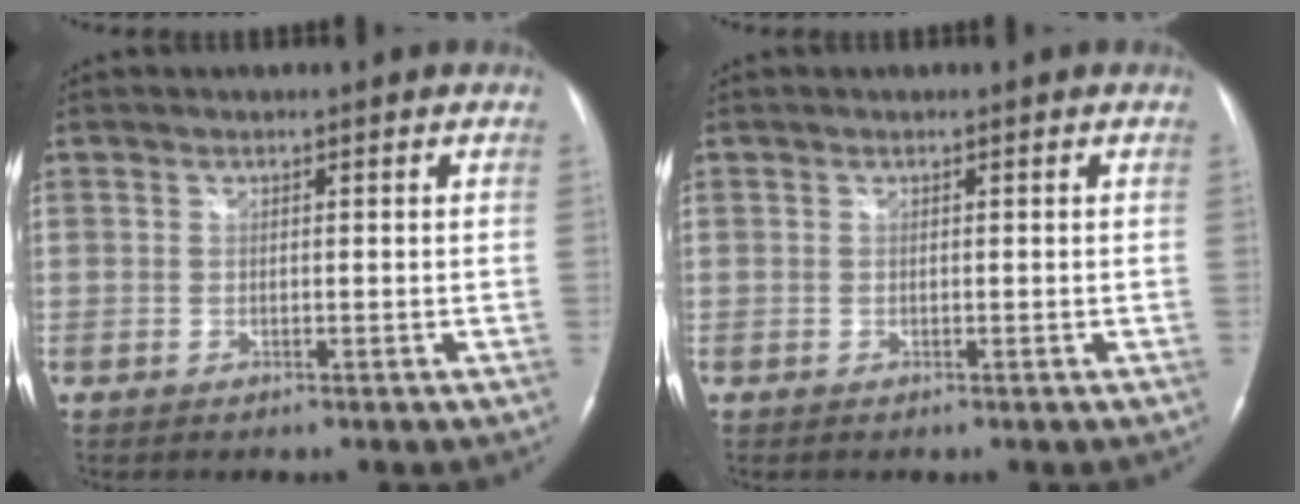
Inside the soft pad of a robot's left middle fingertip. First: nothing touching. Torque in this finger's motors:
{"motor_torque": [0.00, 0.00, 0.00, 0.00]}